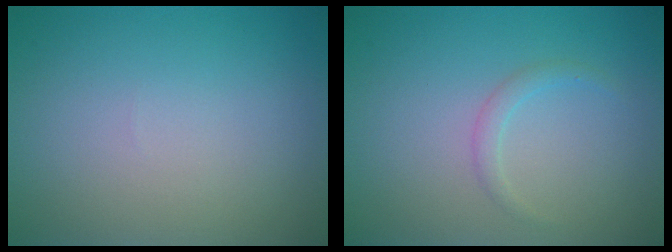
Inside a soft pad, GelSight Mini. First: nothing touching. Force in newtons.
{"total": 1.1, "press": 1.1, "slide": 0.1}